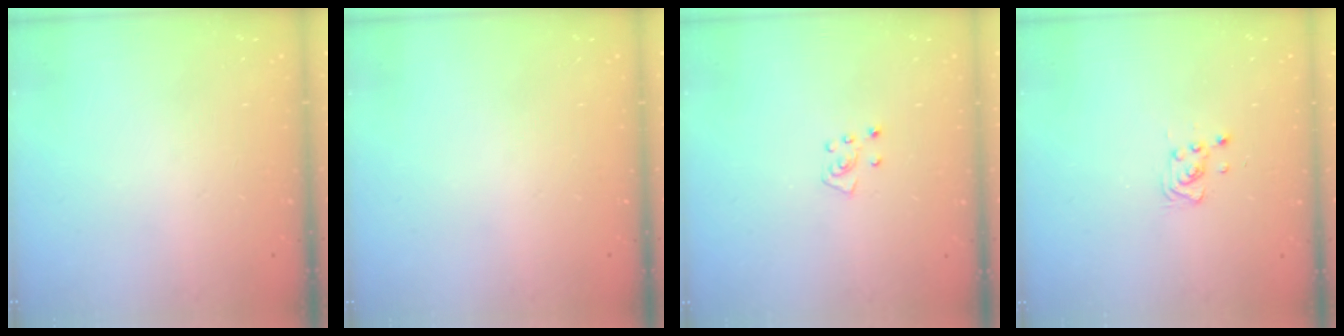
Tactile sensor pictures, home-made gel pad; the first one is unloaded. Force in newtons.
{"total": 0.0}
{"total": 5.4, "press": 5.4, "slide": 0.6}
{"total": 4.4, "press": 4.2, "slide": 1.1}